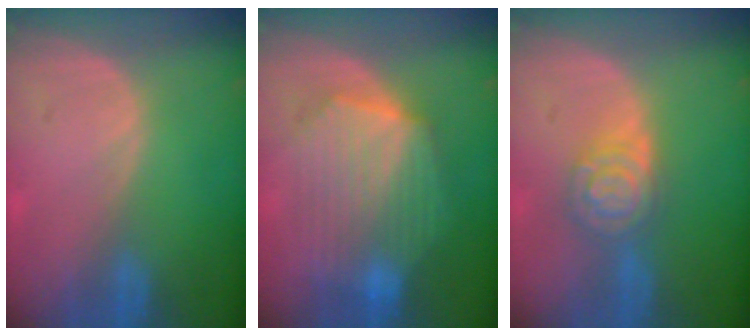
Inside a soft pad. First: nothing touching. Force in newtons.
{"total": 10.3, "press": 10.3, "slide": 0.9}
{"total": 5.9, "press": 5.9, "slide": 0.3}